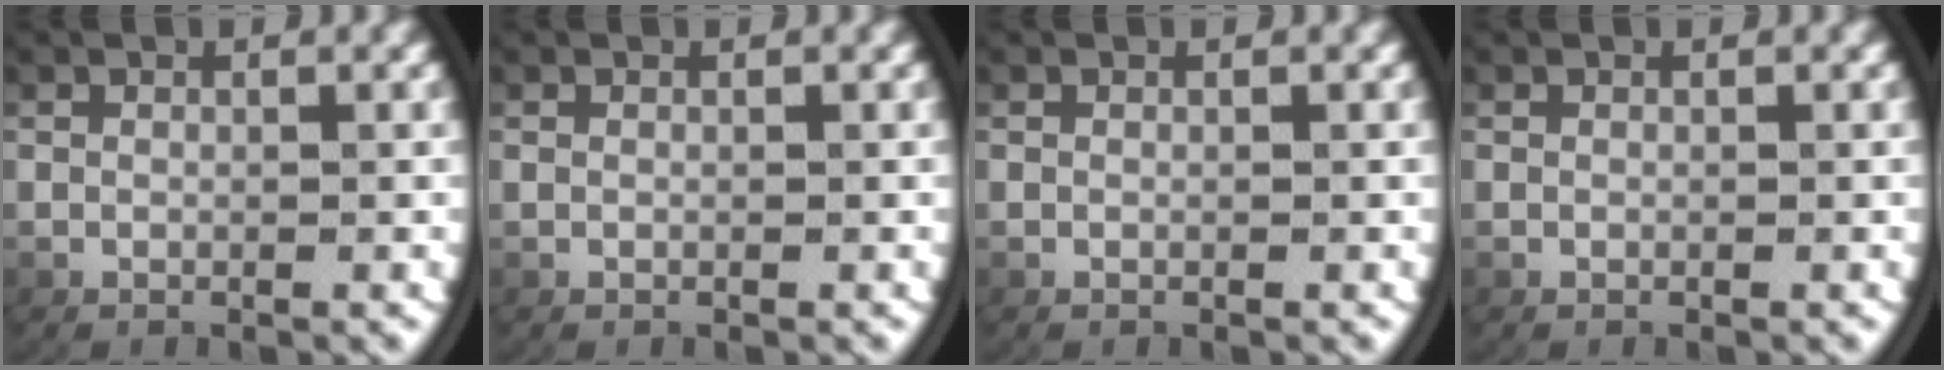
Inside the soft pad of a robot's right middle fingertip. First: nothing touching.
{"total": 0.0}
{"total": 0.0}
{"total": 0.0}